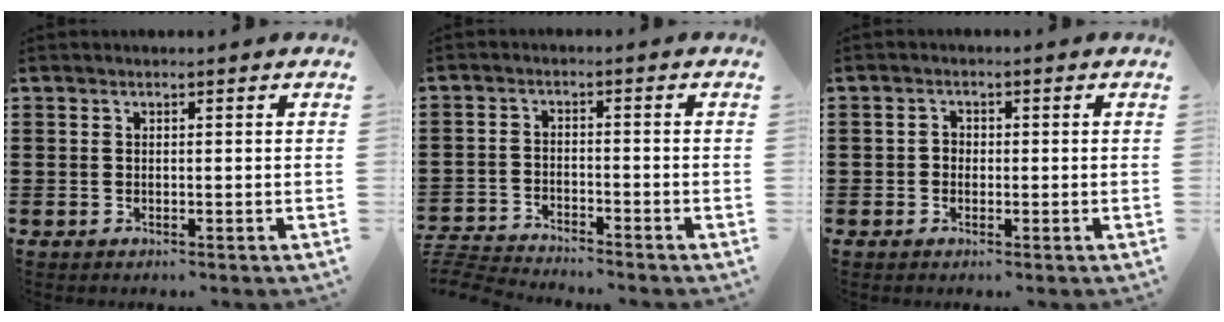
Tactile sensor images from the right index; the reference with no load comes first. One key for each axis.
{"total": 3.7, "fx": -3.7, "fy": -0.6, "fz": 0.1, "tx": -0.014, "ty": -0.007, "tz": -0.081}
{"total": 0.7, "fx": -0.5, "fy": 0.4, "fz": 0.3, "tx": -0.003, "ty": 0.002, "tz": -0.011}